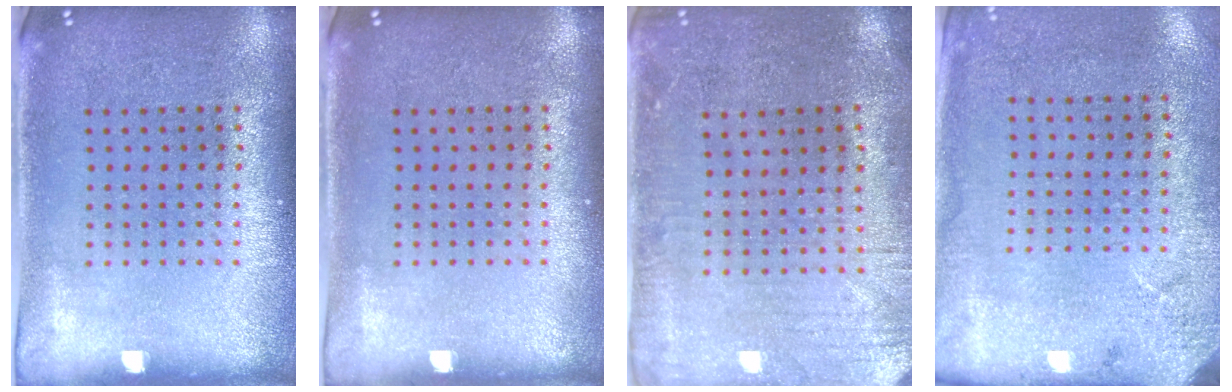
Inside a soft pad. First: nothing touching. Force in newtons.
{"total": 0.0}
{"total": 0.6, "press": 0.4, "slide": 0.4}
{"total": 2.7, "press": 2.2, "slide": 1.5}